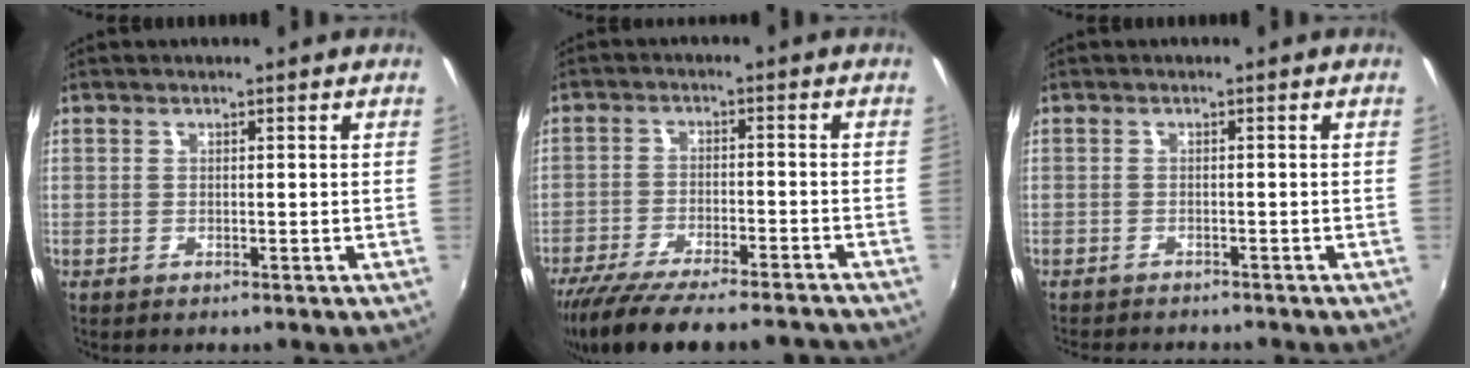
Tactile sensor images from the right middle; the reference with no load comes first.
{"total": 18.5, "force": [-16.1, 3.6, 8.5], "torque": [-0.165, -0.027, -0.243]}
{"total": 4.6, "force": [-4.3, 0.9, 1.4], "torque": [-0.039, -0.015, -0.066]}